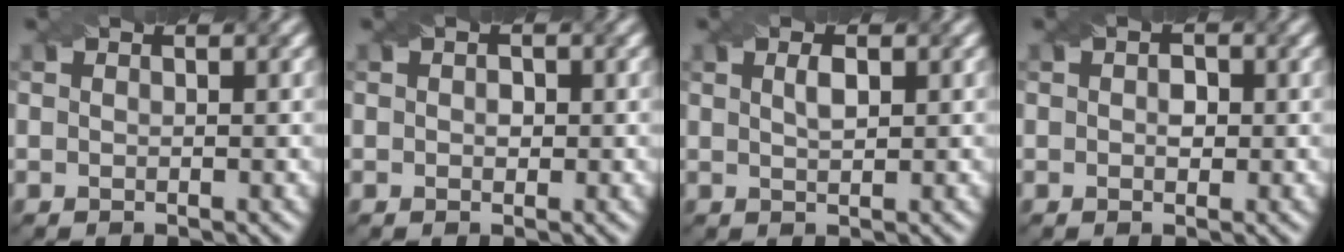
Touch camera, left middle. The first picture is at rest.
{"total": 0.9, "force": [0.1, 0.7, 0.6], "torque": [-0.008, 0.000, -0.001]}
{"total": 1.4, "force": [0.6, 0.5, 1.2], "torque": [-0.022, 0.003, 0.012]}
{"total": 1.4, "force": [0.0, 1.0, 1.0], "torque": [-0.015, 0.001, -0.003]}